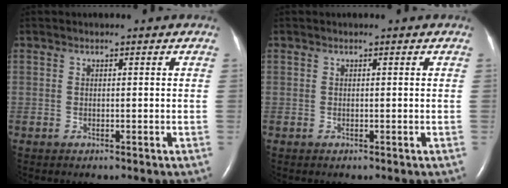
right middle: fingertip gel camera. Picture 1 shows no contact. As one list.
[{"total": 0.0}]